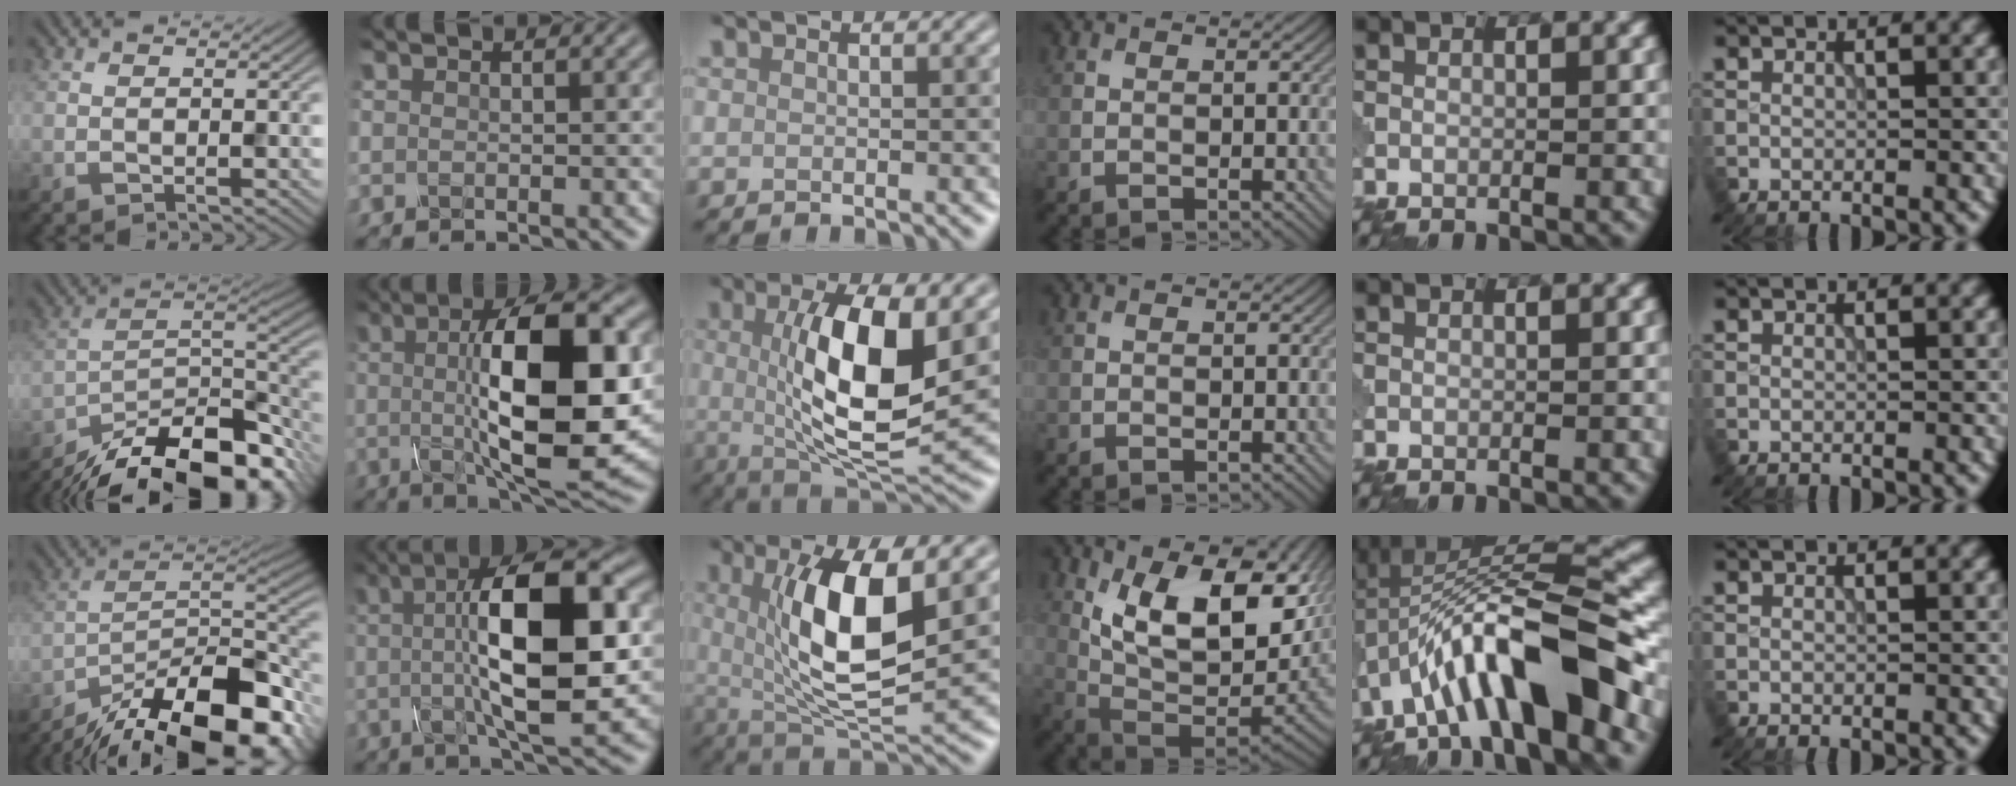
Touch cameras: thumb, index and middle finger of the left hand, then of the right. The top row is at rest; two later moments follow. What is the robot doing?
{"motion": "disassemble", "object": "glue stick"}